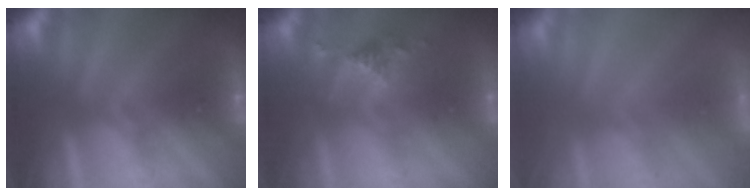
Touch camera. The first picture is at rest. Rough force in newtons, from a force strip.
{"total": 2.5}
{"total": 7.6}